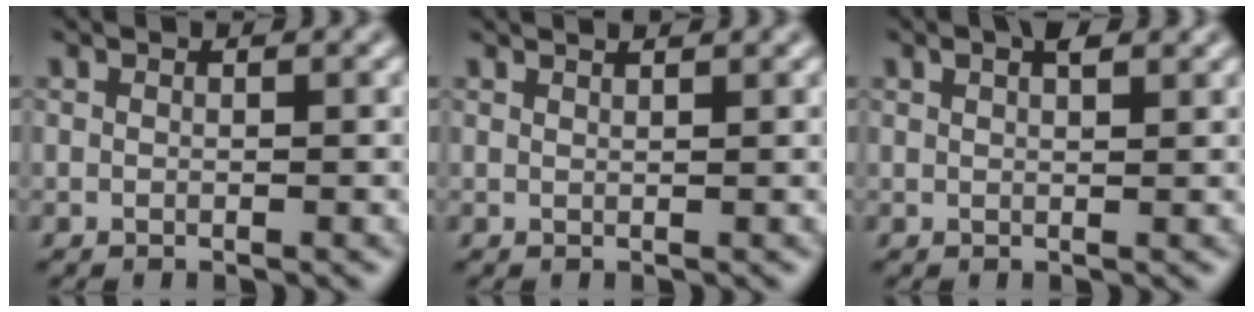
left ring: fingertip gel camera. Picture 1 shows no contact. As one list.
[{"total": 1.7, "force": [1.4, 0.6, 0.8], "torque": [0.002, 0.010, -0.002]}, {"total": 2.5, "force": [1.5, 1.0, 1.8], "torque": [-0.018, 0.008, 0.015]}]